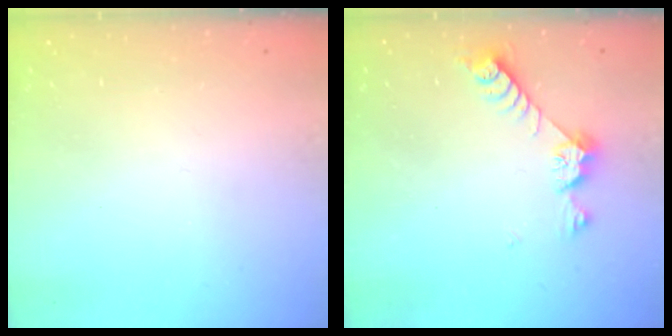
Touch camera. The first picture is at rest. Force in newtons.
{"total": 7.3, "press": 7.3, "slide": 0.6}